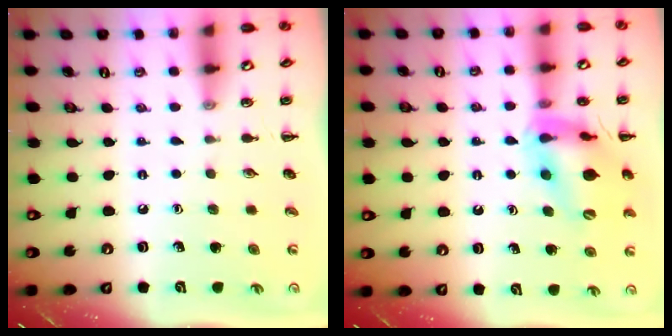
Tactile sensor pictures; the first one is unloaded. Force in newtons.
{"total": 17.4, "press": 17.1, "slide": 3.2}